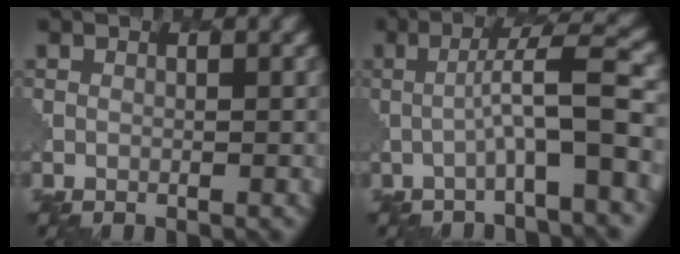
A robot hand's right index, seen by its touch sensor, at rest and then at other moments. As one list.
[{"total": 5.9, "force": [-1.1, 0.6, 5.7], "torque": [-0.085, 0.025, -0.029]}]